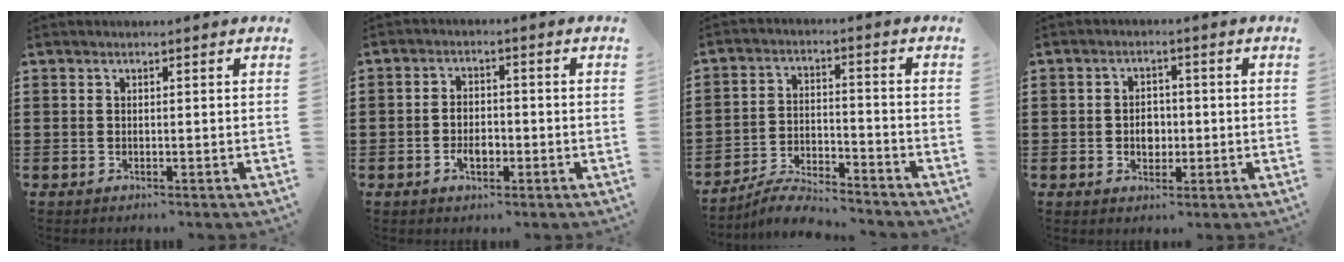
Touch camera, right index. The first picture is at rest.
{"total": 3.3, "force": [-1.2, 2.1, 2.3], "torque": [-0.042, 0.006, -0.021]}
{"total": 5.8, "force": [-5.6, 0.4, 1.4], "torque": [-0.036, 0.004, -0.113]}
{"total": 3.3, "force": [-0.4, 2.5, 2.1], "torque": [-0.029, -0.001, -0.013]}